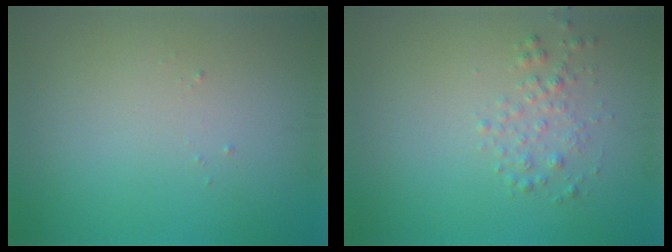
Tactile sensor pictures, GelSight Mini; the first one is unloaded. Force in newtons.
{"total": 1.6, "press": 1.6, "slide": 0.0}